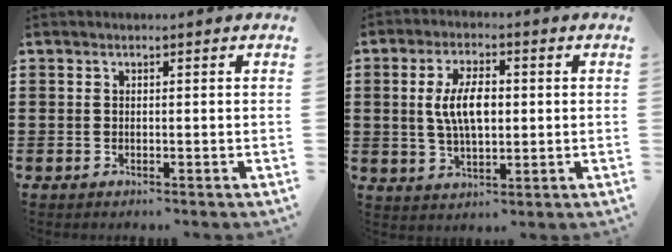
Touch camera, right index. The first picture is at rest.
{"total": 7.1, "force": [0.5, 3.2, 6.4], "torque": [-0.124, 0.005, 0.004]}